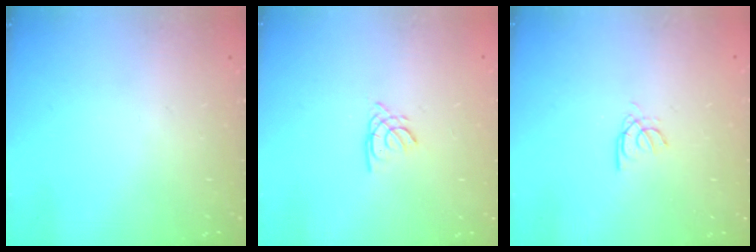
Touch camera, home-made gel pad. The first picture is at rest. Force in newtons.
{"total": 1.5, "press": 1.5, "slide": 0.1}
{"total": 2.6, "press": 2.6, "slide": 0.4}